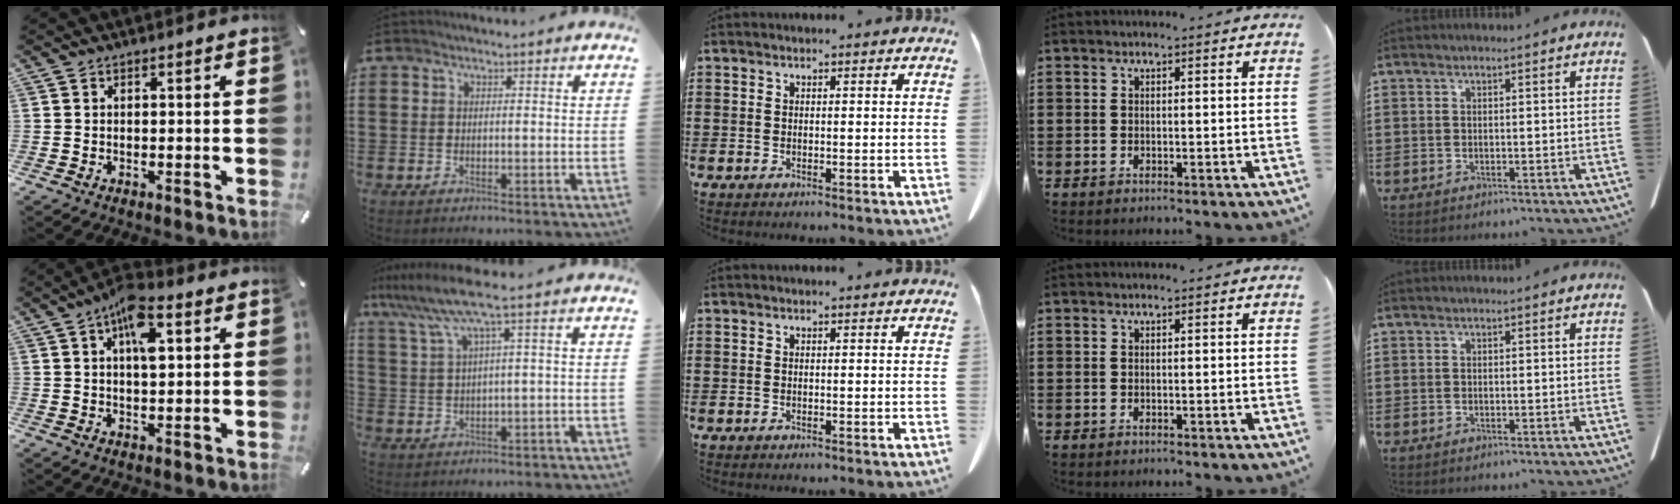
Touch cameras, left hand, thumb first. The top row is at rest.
{"thumb": {"total": 8.8, "force": [3.3, 3.8, 7.2], "torque": [-0.122, 0.001, 0.053]}, "index": {"total": 6.5, "force": [2.9, 0.1, 5.8], "torque": [-0.137, -0.016, 0.043]}}